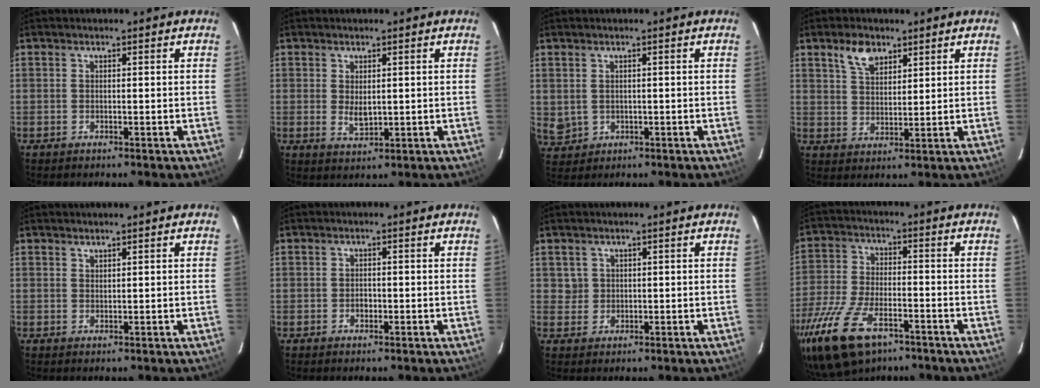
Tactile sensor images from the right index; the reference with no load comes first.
{"total": 3.0, "force": [0.3, 1.6, 2.5], "torque": [-0.044, -0.005, 0.009]}
{"total": 3.4, "force": [0.4, 3.1, 1.5], "torque": [-0.036, 0.002, 0.025]}
{"total": 5.7, "force": [3.6, 3.1, 3.1], "torque": [-0.051, 0.009, 0.068]}
{"total": 0.8, "force": [0.8, 0.1, 0.2], "torque": [-0.004, 0.000, 0.015]}
{"total": 1.1, "force": [-0.4, 0.9, 0.5], "torque": [-0.009, 0.003, -0.005]}
{"total": 2.0, "force": [0.7, 1.9, -0.1], "torque": [0.010, 0.009, 0.013]}
{"total": 16.9, "force": [-10.4, 8.2, 10.5], "torque": [-0.241, -0.033, -0.193]}